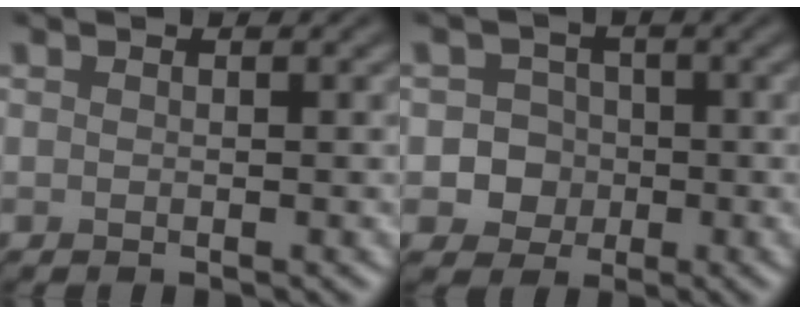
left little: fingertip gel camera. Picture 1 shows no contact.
{"total": 4.1, "force": [-0.8, 3.9, 1.0], "torque": [0.012, 0.015, -0.033]}